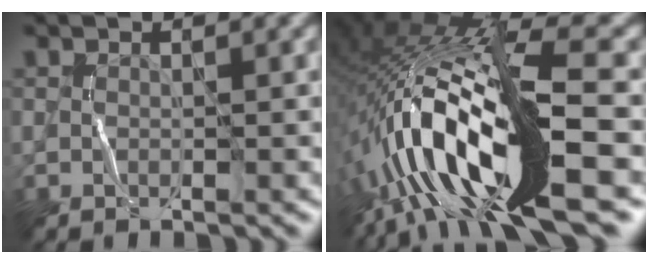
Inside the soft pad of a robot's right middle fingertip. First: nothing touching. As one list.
[{"total": 17.0, "force": [-3.4, 4.7, 15.9], "torque": [-0.309, 0.032, -0.064]}]